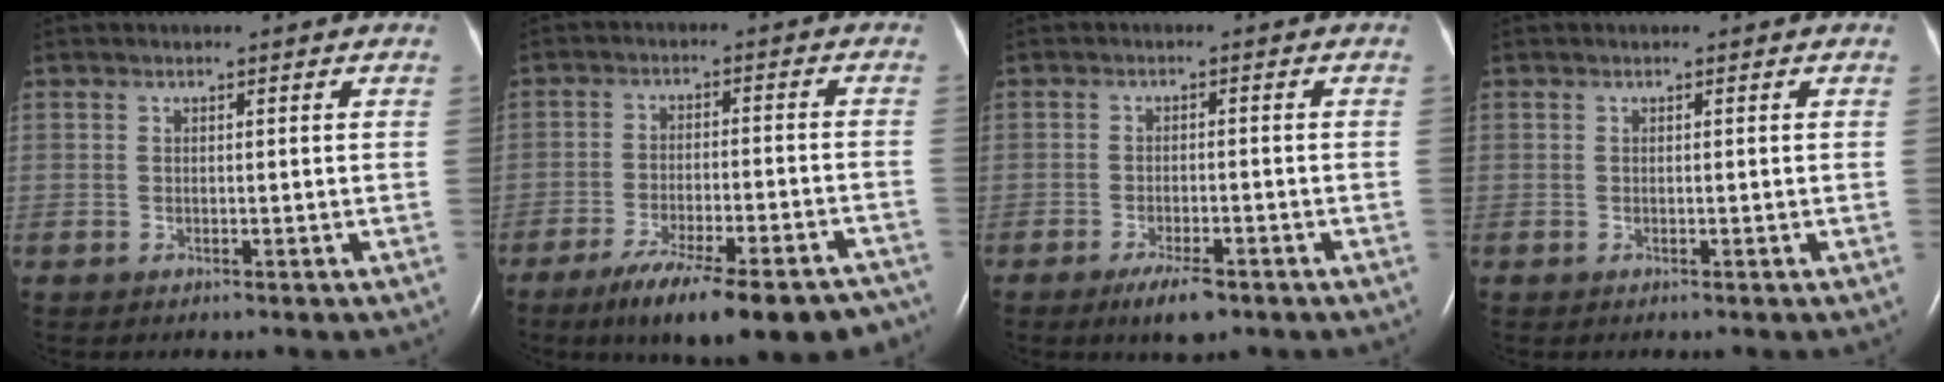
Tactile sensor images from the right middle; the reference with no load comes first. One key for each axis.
{"total": 19.1, "fx": -15.2, "fy": 3.7, "fz": 10.9, "tx": -0.116, "ty": -0.005, "tz": -0.216}
{"total": 4.6, "fx": -3.0, "fy": 1.2, "fz": 3.3, "tx": -0.065, "ty": -0.006, "tz": -0.046}
{"total": 0.0}